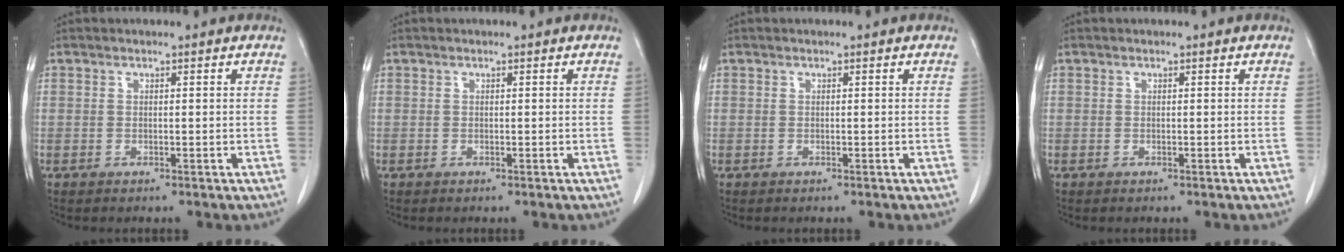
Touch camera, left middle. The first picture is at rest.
{"total": 0.0}
{"total": 0.0}
{"total": 0.0}